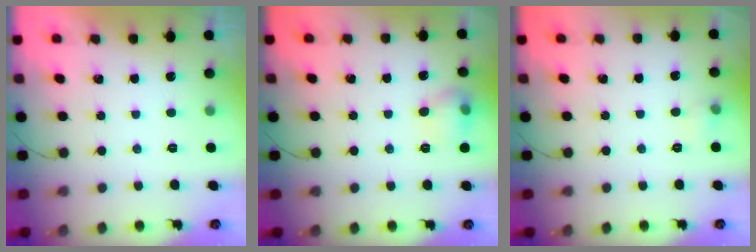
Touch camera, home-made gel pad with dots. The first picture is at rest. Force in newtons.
{"total": 7.8, "press": 7.7, "slide": 0.8}
{"total": 4.0, "press": 3.8, "slide": 1.0}